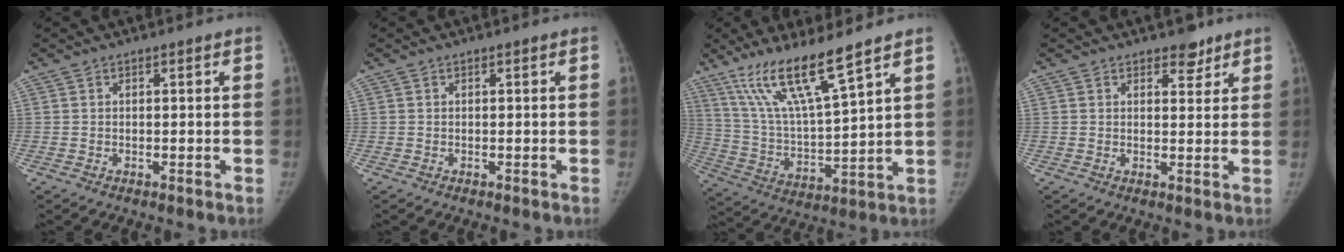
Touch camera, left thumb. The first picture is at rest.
{"total": 0.0}
{"total": 14.9, "force": [10.3, 1.6, 10.7], "torque": [-0.198, -0.056, 0.209]}
{"total": 3.3, "force": [2.5, 1.9, 1.2], "torque": [0.006, -0.015, 0.035]}